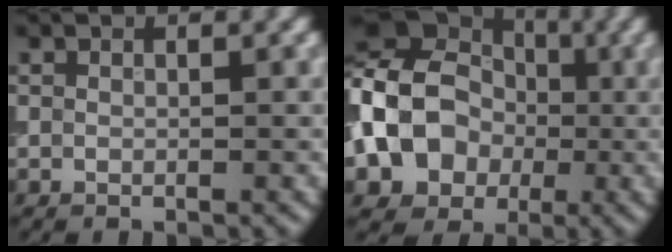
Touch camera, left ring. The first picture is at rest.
{"total": 11.7, "force": [-1.2, 9.6, 6.5], "torque": [-0.121, -0.008, -0.045]}